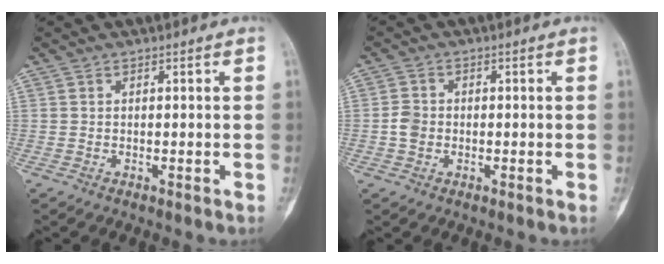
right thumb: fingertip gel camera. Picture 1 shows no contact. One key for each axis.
{"total": 3.0, "fx": -0.5, "fy": 2.5, "fz": 1.5, "tx": -0.023, "ty": 0.009, "tz": -0.012}